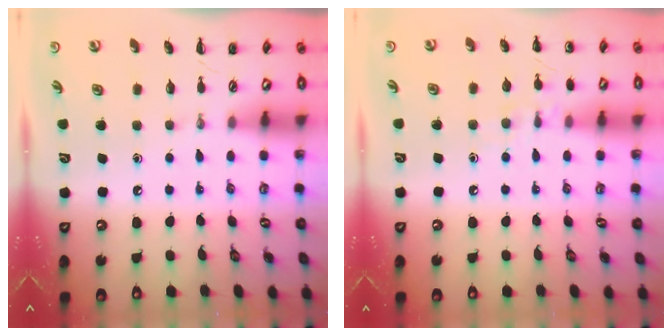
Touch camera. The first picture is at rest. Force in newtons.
{"total": 7.7, "press": 7.5, "slide": 1.9}